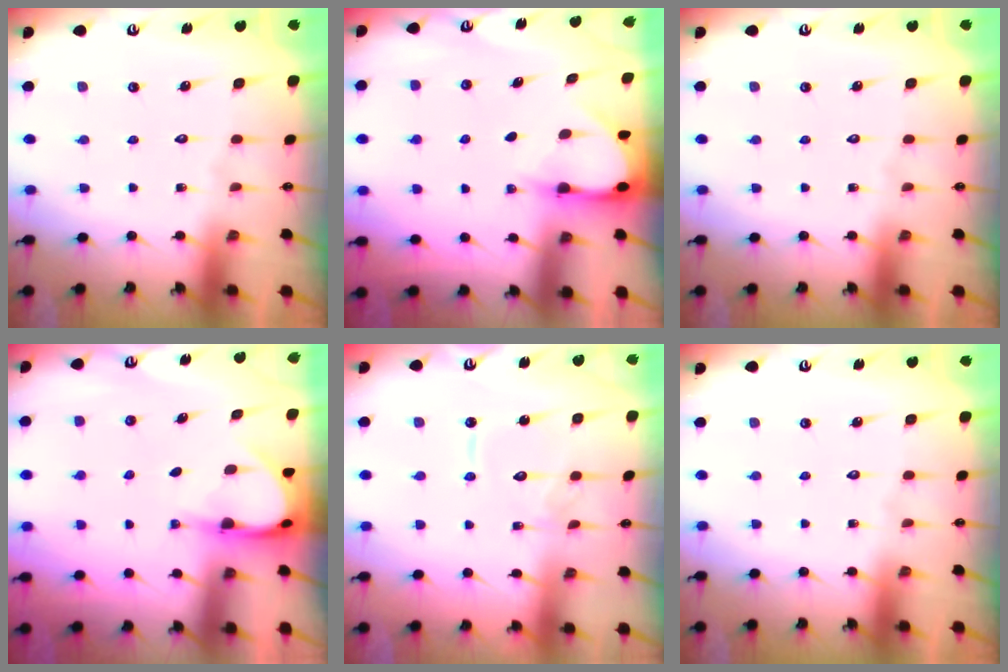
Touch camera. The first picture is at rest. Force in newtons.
{"total": 2.9, "press": 2.9, "slide": 0.3}
{"total": 0.0}
{"total": 3.7, "press": 3.7, "slide": 0.4}
{"total": 8.9, "press": 8.9, "slide": 0.6}
{"total": 0.0}